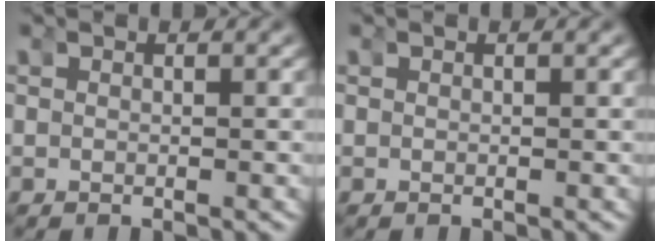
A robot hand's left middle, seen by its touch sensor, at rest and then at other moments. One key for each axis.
{"total": 0.0}